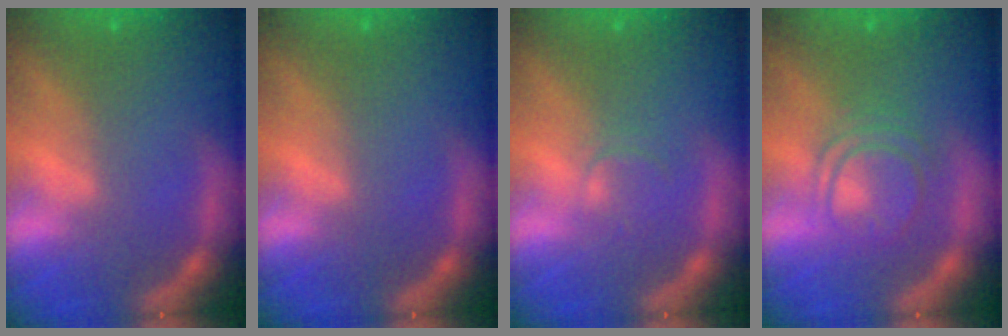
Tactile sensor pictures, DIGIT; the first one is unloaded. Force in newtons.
{"total": 0.0}
{"total": 1.4}
{"total": 5.0}